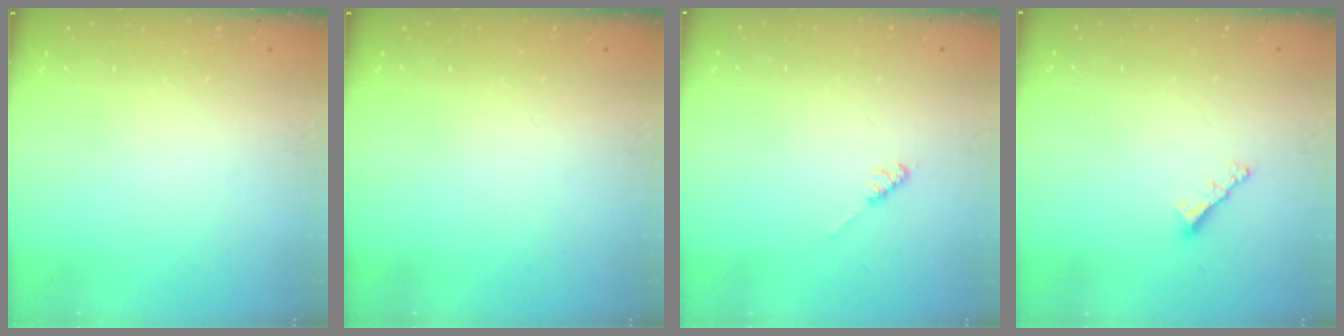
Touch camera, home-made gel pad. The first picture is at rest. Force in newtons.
{"total": 0.0}
{"total": 2.6, "press": 2.5, "slide": 0.4}
{"total": 2.9, "press": 2.9, "slide": 0.3}